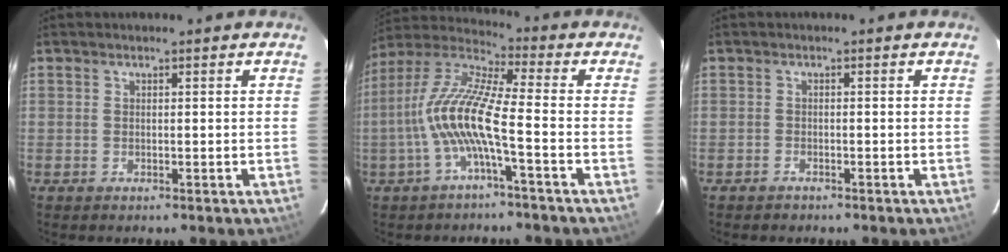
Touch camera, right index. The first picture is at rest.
{"total": 11.9, "force": [-3.2, 1.0, 11.4], "torque": [-0.233, 0.008, -0.065]}
{"total": 1.1, "force": [-1.0, 0.6, 0.0], "torque": [-0.006, 0.004, -0.017]}